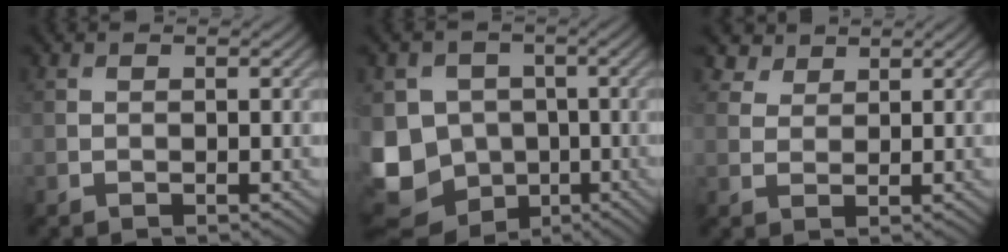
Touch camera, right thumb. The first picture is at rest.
{"total": 11.7, "force": [-2.8, 10.1, 5.2], "torque": [-0.149, -0.036, -0.066]}
{"total": 2.9, "force": [2.2, 1.6, 0.8], "torque": [-0.021, 0.001, 0.053]}